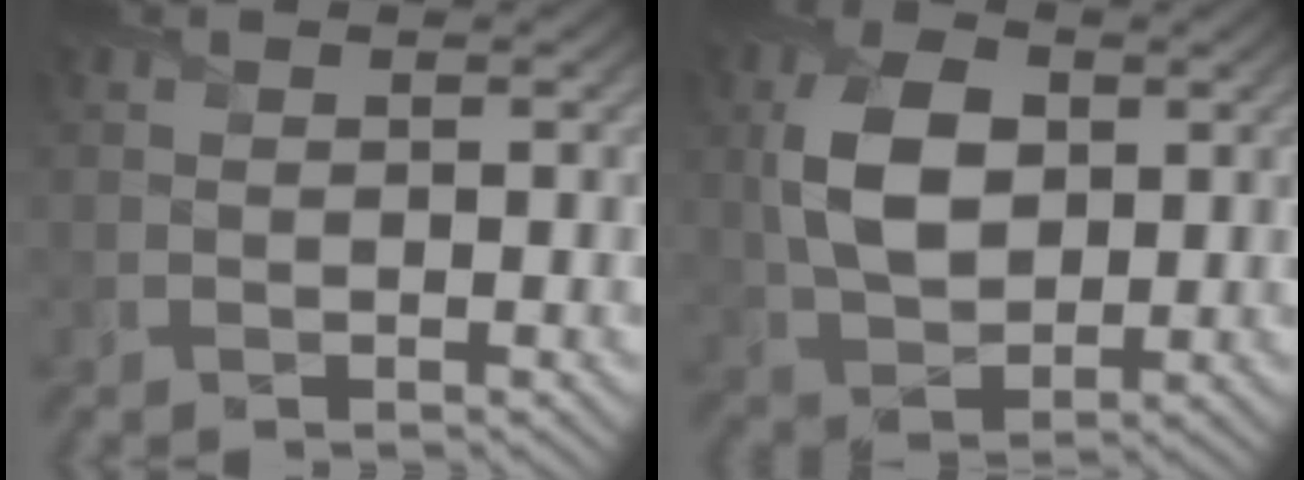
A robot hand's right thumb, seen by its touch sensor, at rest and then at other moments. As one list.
[{"total": 9.2, "force": [1.6, 5.9, 6.9], "torque": [-0.155, 0.006, 0.029]}]